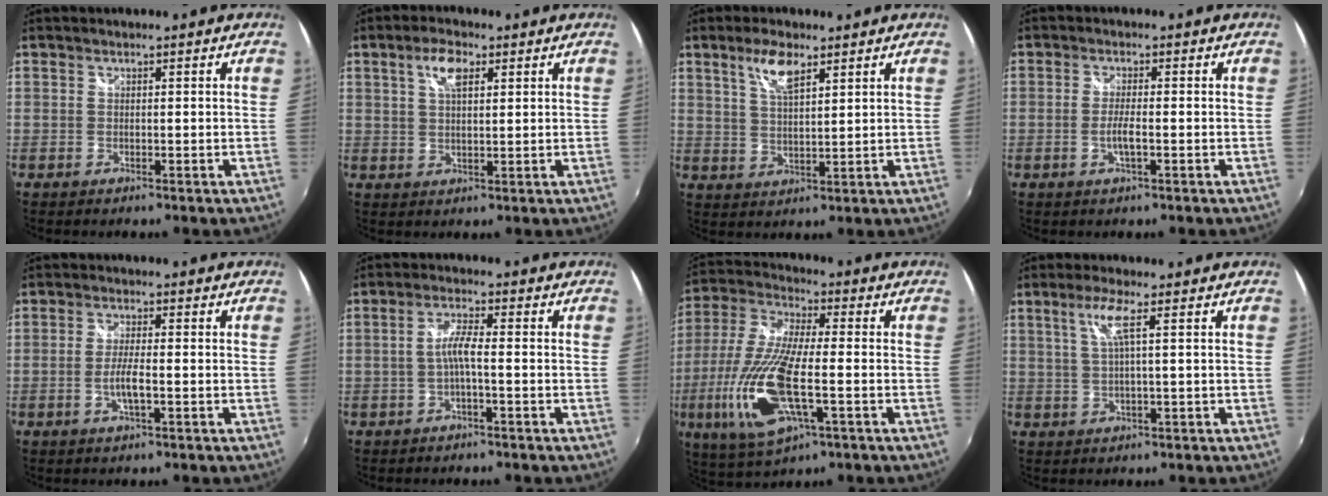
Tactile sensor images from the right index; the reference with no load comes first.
{"total": 5.1, "force": [2.2, 2.2, 4.0], "torque": [-0.072, 0.009, 0.039]}
{"total": 6.0, "force": [3.6, 1.9, 4.4], "torque": [-0.083, 0.005, 0.069]}
{"total": 3.0, "force": [-1.0, 0.3, 2.8], "torque": [-0.056, -0.003, -0.020]}
{"total": 3.9, "force": [-1.3, 0.5, 3.7], "torque": [-0.074, -0.004, -0.026]}
{"total": 3.4, "force": [-1.2, 0.1, 3.2], "torque": [-0.068, 0.007, -0.024]}
{"total": 18.3, "force": [-5.0, 5.6, 16.7], "torque": [-0.365, -0.021, -0.100]}
{"total": 4.2, "force": [1.3, -0.5, 4.0], "torque": [-0.076, 0.003, 0.029]}